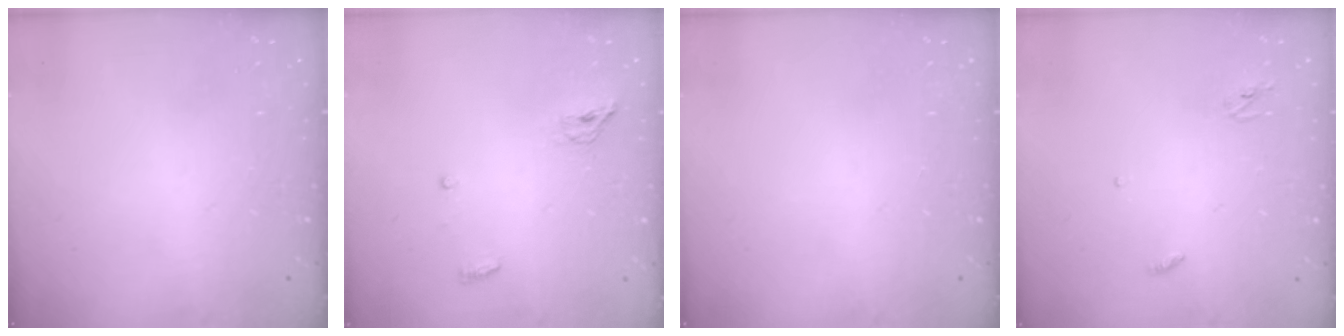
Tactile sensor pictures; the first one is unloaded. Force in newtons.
{"total": 4.4, "press": 4.3, "slide": 1.1}
{"total": 0.0}
{"total": 3.0, "press": 2.9, "slide": 0.2}